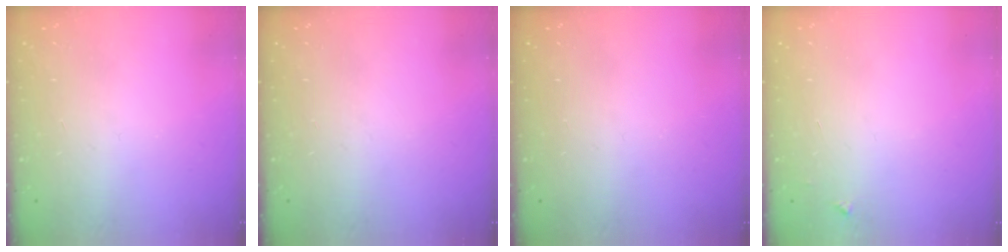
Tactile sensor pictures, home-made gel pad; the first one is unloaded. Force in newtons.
{"total": 0.0}
{"total": 0.0}
{"total": 3.3, "press": 3.3, "slide": 0.4}